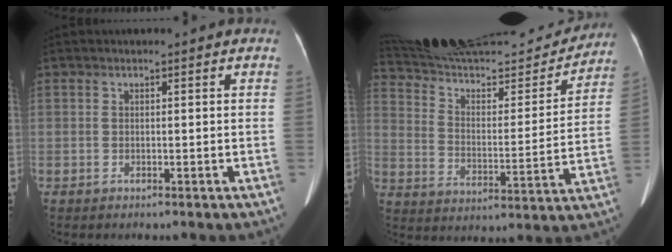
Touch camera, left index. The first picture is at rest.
{"total": 27.5, "force": [25.5, 3.9, 9.6], "torque": [-0.169, -0.031, 0.372]}